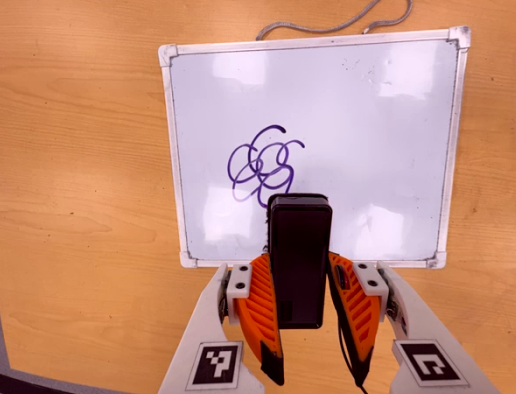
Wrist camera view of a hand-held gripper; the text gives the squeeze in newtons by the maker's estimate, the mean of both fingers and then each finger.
{"total": 4.1, "left": 2.8, "right": 5.3}